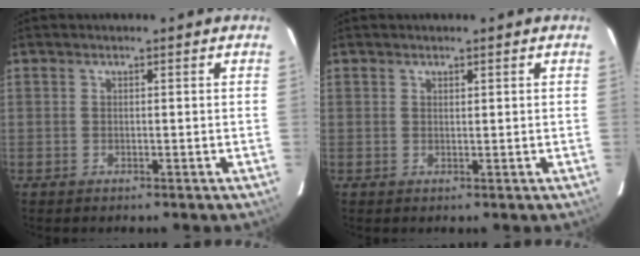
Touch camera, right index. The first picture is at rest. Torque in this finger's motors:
{"motor_torque": [-0.24, 0.55, -0.03, 0.00]}